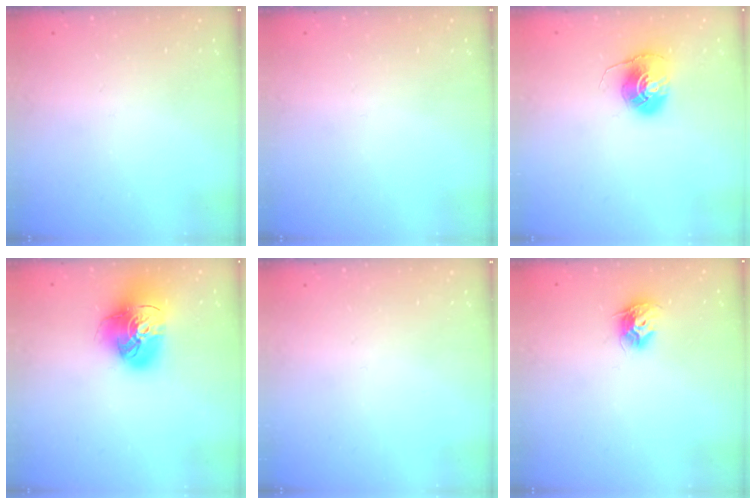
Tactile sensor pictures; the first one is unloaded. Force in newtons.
{"total": 0.0}
{"total": 7.7, "press": 7.7, "slide": 0.2}
{"total": 17.6, "press": 17.5, "slide": 1.7}
{"total": 0.0}
{"total": 8.9, "press": 8.9, "slide": 0.1}